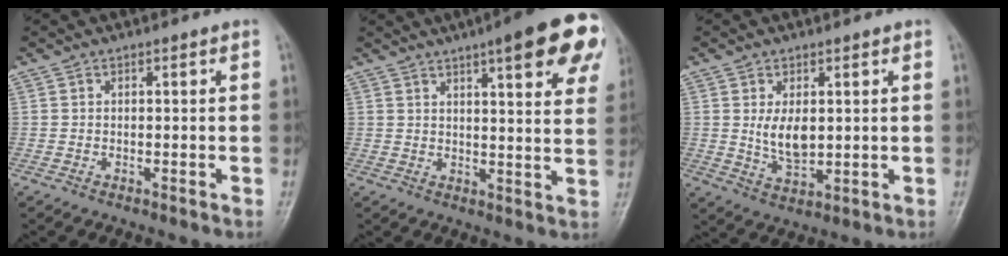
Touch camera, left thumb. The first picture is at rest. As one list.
[{"total": 17.3, "force": [9.4, 4.1, 14.0], "torque": [-0.157, -0.022, 0.109]}, {"total": 5.9, "force": [1.1, 3.4, 4.8], "torque": [-0.072, -0.016, 0.027]}]